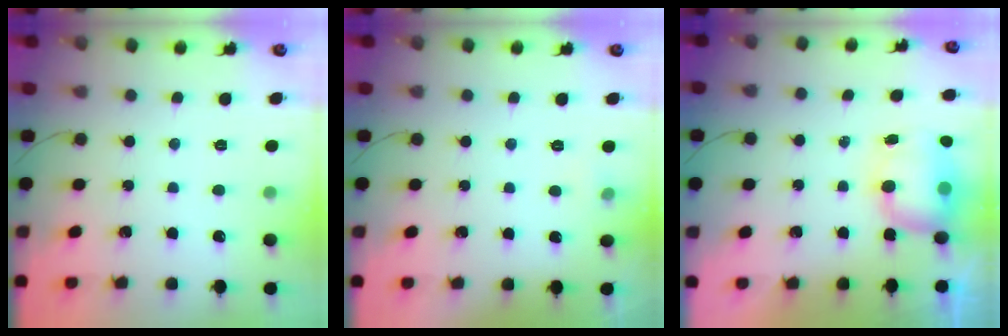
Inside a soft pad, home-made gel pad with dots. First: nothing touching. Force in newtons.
{"total": 3.4, "press": 3.2, "slide": 1.1}
{"total": 8.0, "press": 7.8, "slide": 1.5}